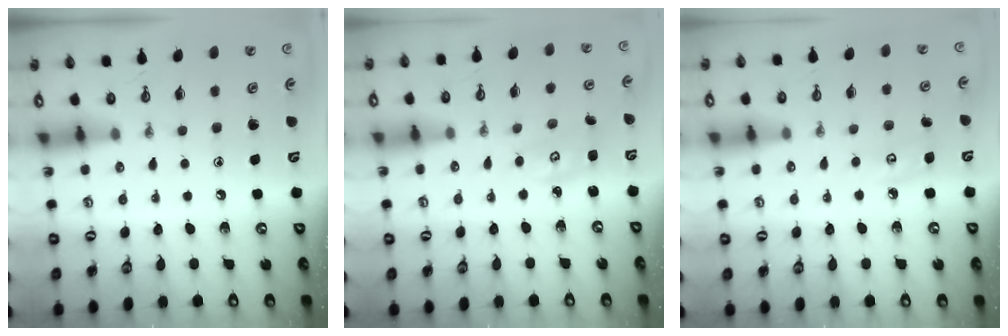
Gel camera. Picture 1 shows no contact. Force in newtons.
{"total": 2.9, "press": 2.8, "slide": 0.4}
{"total": 5.2, "press": 5.2, "slide": 0.6}